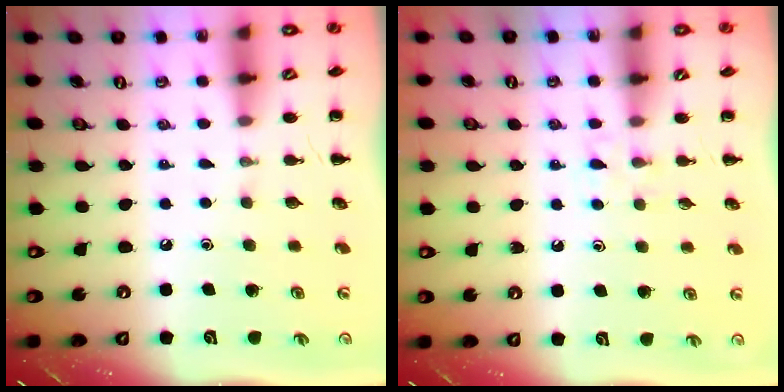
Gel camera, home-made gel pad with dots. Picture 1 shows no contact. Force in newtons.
{"total": 2.2, "press": 2.0, "slide": 1.0}